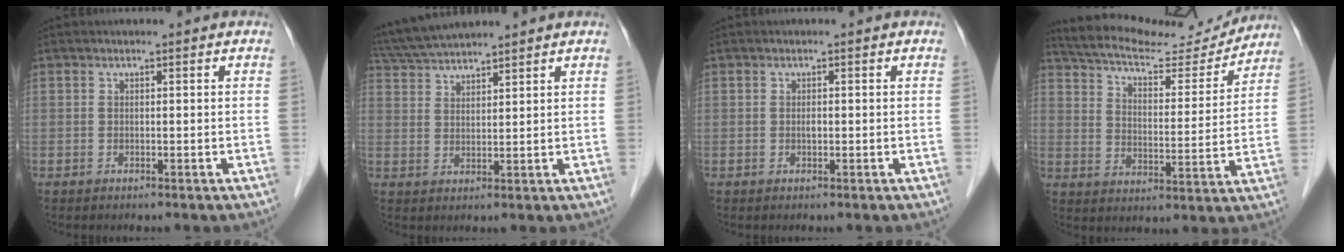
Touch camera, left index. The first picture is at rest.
{"total": 5.4, "force": [5.1, 0.1, 1.7], "torque": [-0.037, 0.032, 0.101]}
{"total": 0.6, "force": [0.0, 0.3, 0.5], "torque": [-0.011, 0.000, -0.001]}
{"total": 17.5, "force": [16.4, 3.1, 5.1], "torque": [-0.089, 0.005, 0.240]}